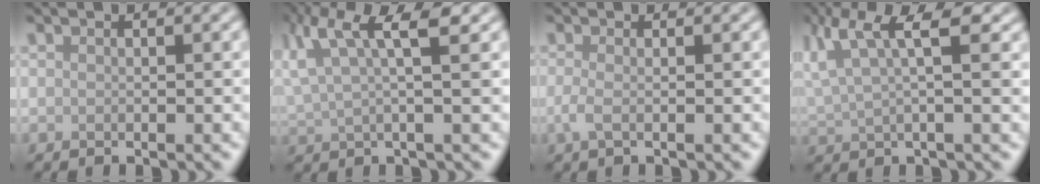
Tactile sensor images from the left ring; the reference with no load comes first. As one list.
[{"total": 6.8, "force": [3.5, 1.8, 5.5], "torque": [-0.120, 0.011, 0.069]}, {"total": 1.5, "force": [-0.3, 0.5, 1.4], "torque": [-0.033, -0.004, -0.009]}, {"total": 6.6, "force": [3.1, 2.2, 5.4], "torque": [-0.110, 0.010, 0.058]}]